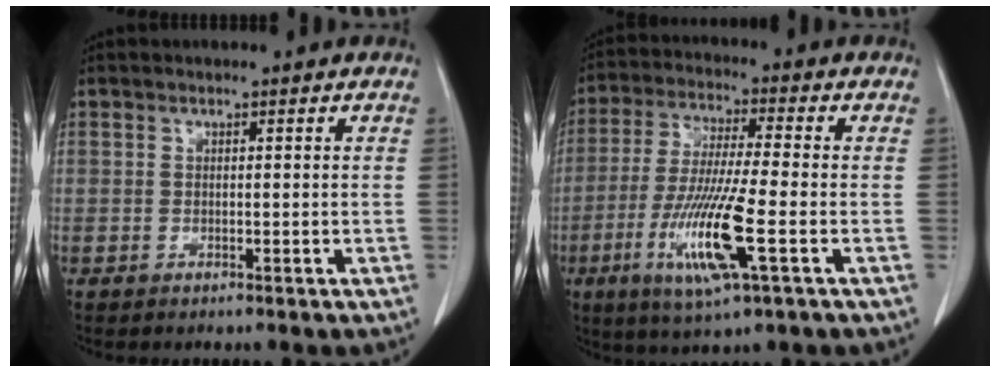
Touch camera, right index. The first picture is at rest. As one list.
[{"total": 13.0, "force": [-4.3, 0.6, 12.3], "torque": [-0.250, -0.024, -0.082]}]